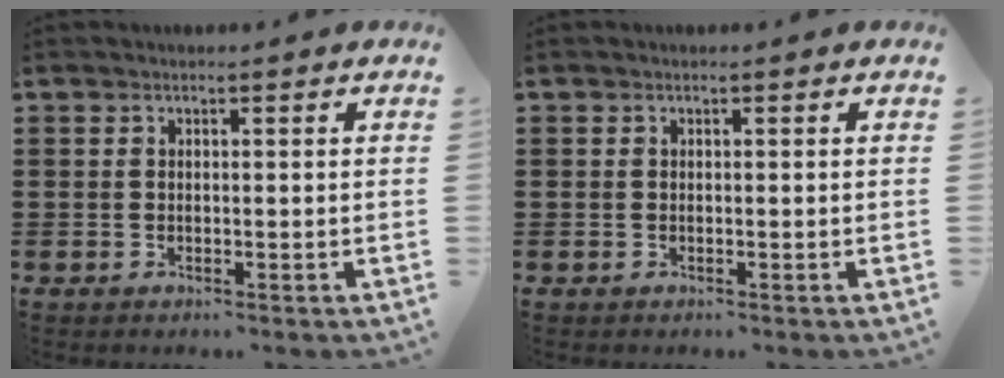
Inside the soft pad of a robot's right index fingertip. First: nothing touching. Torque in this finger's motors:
{"motor_torque": [0.00, 2.14, 0.06, -0.04]}